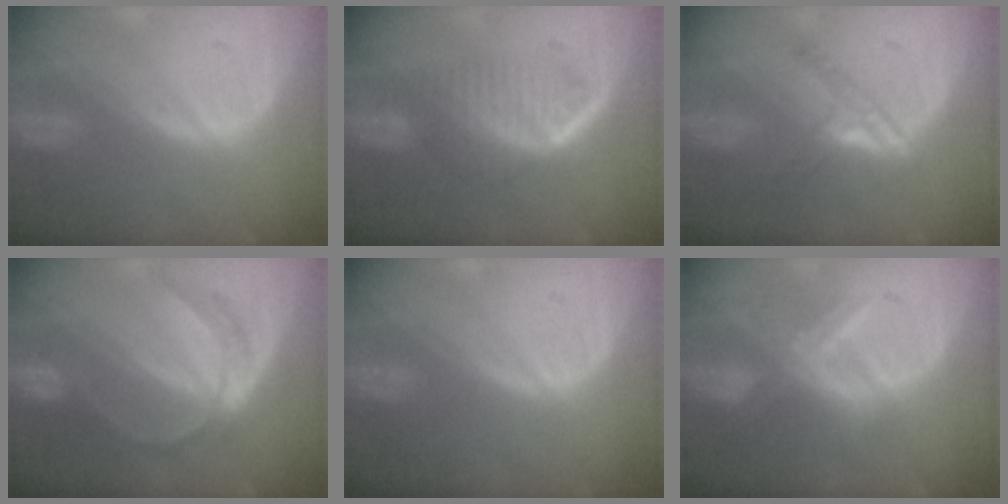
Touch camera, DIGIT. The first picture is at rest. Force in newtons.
{"total": 6.7, "press": 5.8, "slide": 3.3}
{"total": 5.4, "press": 4.8, "slide": 2.6}
{"total": 6.1, "press": 6.1, "slide": 0.3}
{"total": 0.0}
{"total": 6.4, "press": 6.2, "slide": 1.6}